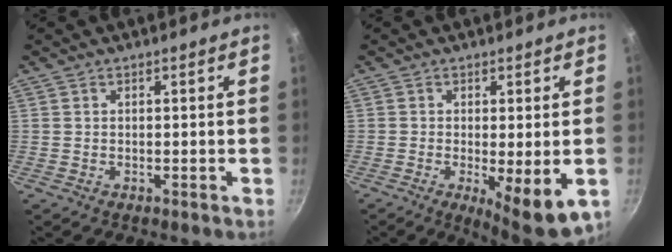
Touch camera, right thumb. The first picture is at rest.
{"total": 8.7, "force": [-1.9, 2.1, 8.3], "torque": [-0.115, -0.012, -0.018]}